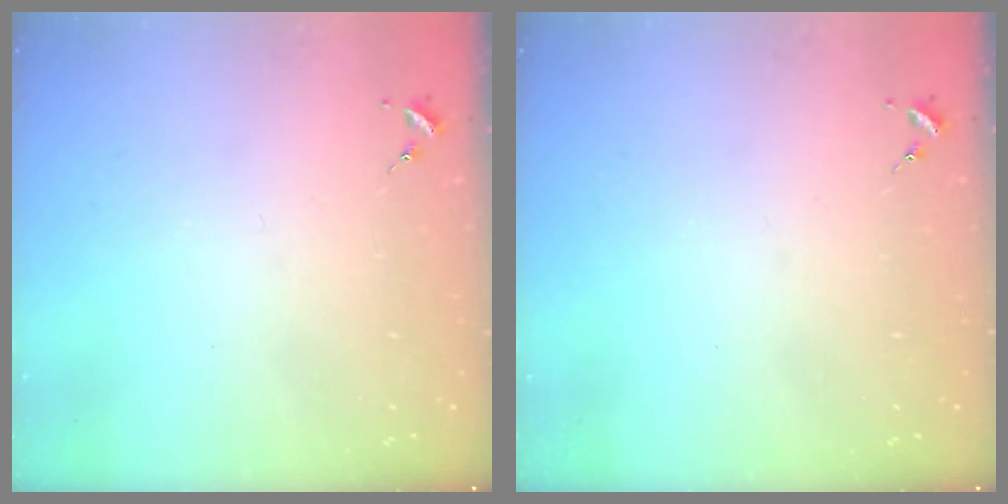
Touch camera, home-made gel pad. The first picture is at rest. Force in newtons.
{"total": 0.0}